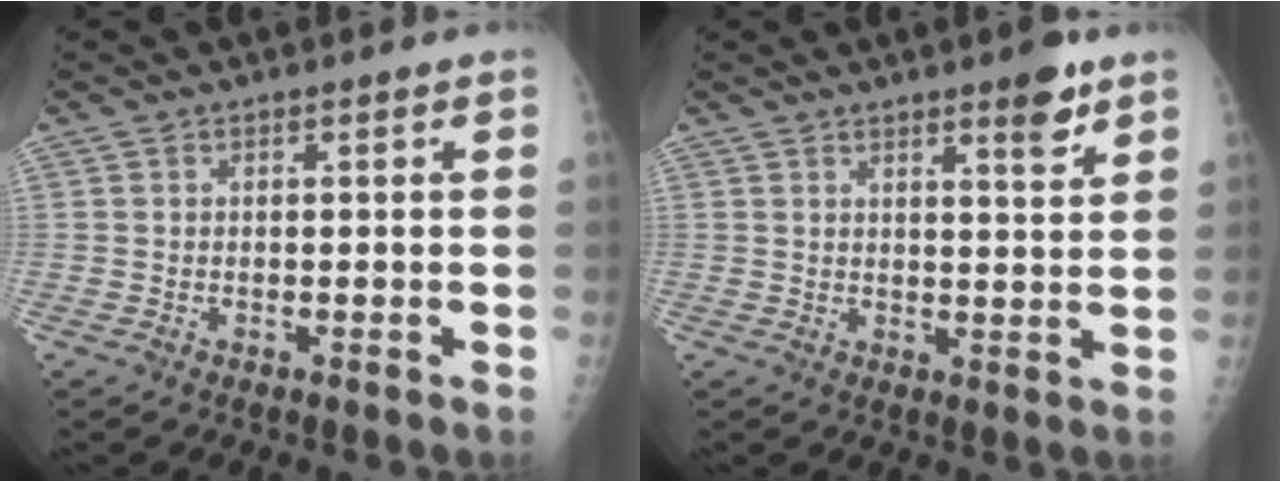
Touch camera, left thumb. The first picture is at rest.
{"total": 5.4, "force": [3.6, 1.0, 3.9], "torque": [-0.046, -0.024, 0.048]}